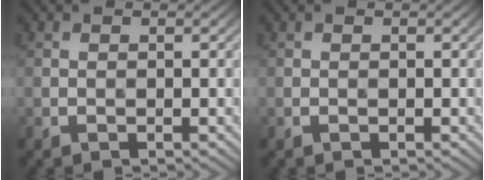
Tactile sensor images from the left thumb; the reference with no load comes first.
{"total": 0.0}